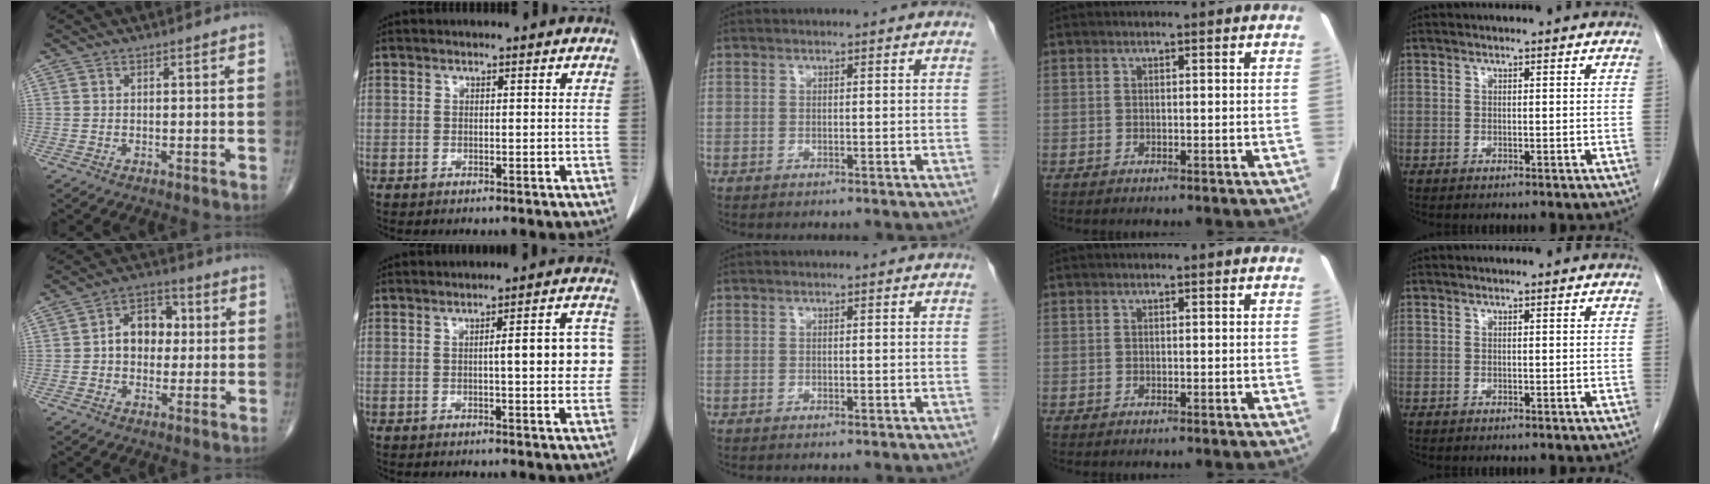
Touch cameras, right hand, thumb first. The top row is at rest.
{"thumb": {"total": 9.3, "force": [0.6, 6.9, 6.2], "torque": [-0.063, 0.023, 0.002]}, "index": {"total": 8.3, "force": [0.1, 1.8, 8.1], "torque": [-0.099, 0.022, 0.000]}}